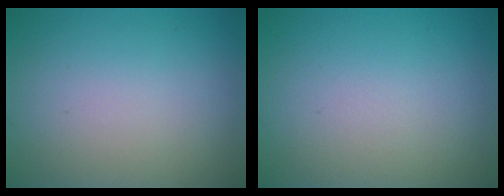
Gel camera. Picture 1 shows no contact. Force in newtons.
{"total": 0.0}